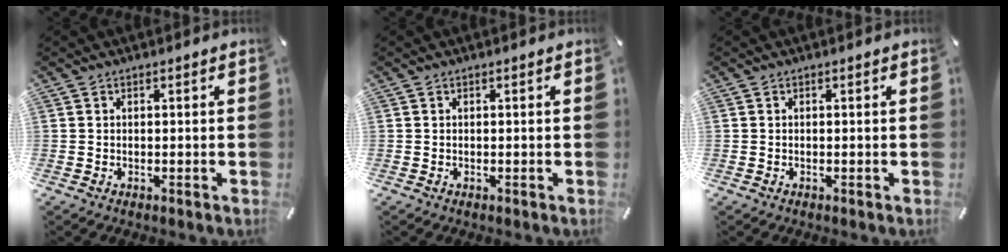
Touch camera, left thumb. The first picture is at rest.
{"total": 0.0}
{"total": 0.0}